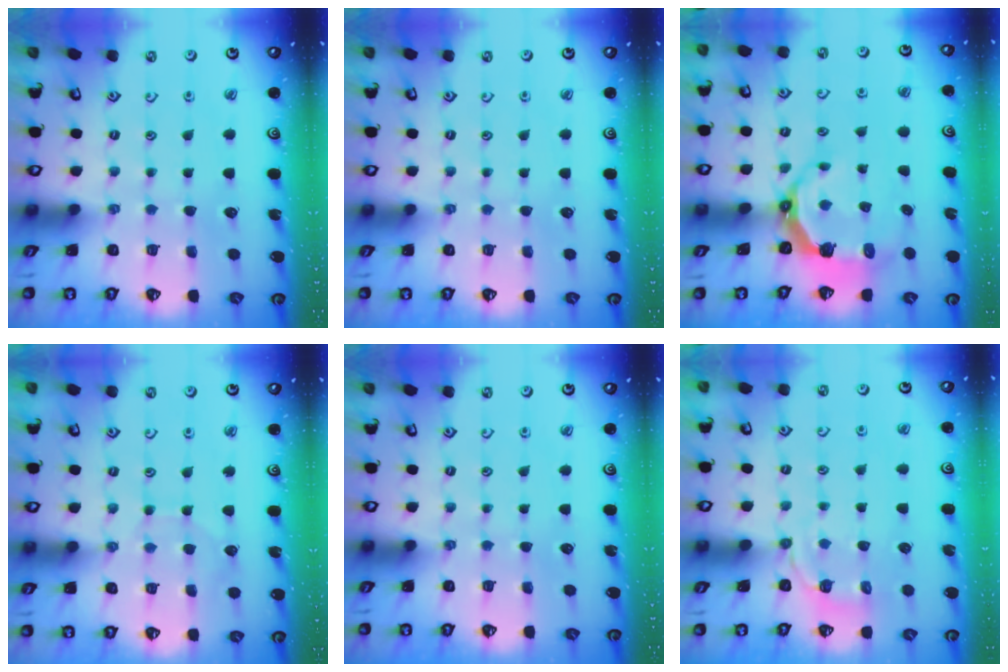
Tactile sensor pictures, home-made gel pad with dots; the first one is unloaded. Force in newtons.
{"total": 0.0}
{"total": 6.5, "press": 4.9, "slide": 4.4}
{"total": 4.4, "press": 4.4, "slide": 0.4}
{"total": 0.0}
{"total": 3.5, "press": 3.0, "slide": 1.8}